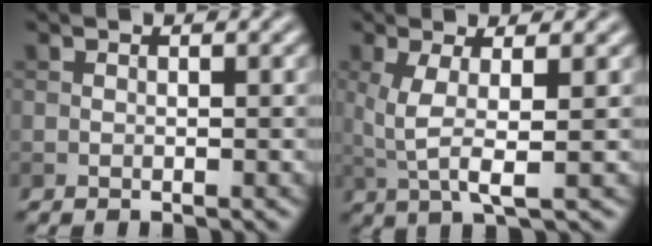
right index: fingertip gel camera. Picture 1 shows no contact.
{"total": 3.9, "force": [0.2, 0.8, 3.8], "torque": [-0.086, -0.004, 0.006]}